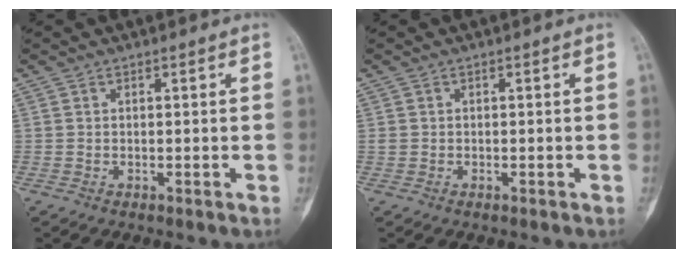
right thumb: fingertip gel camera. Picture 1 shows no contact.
{"total": 0.7, "force": [-0.1, 0.6, 0.3], "torque": [-0.005, 0.002, -0.004]}